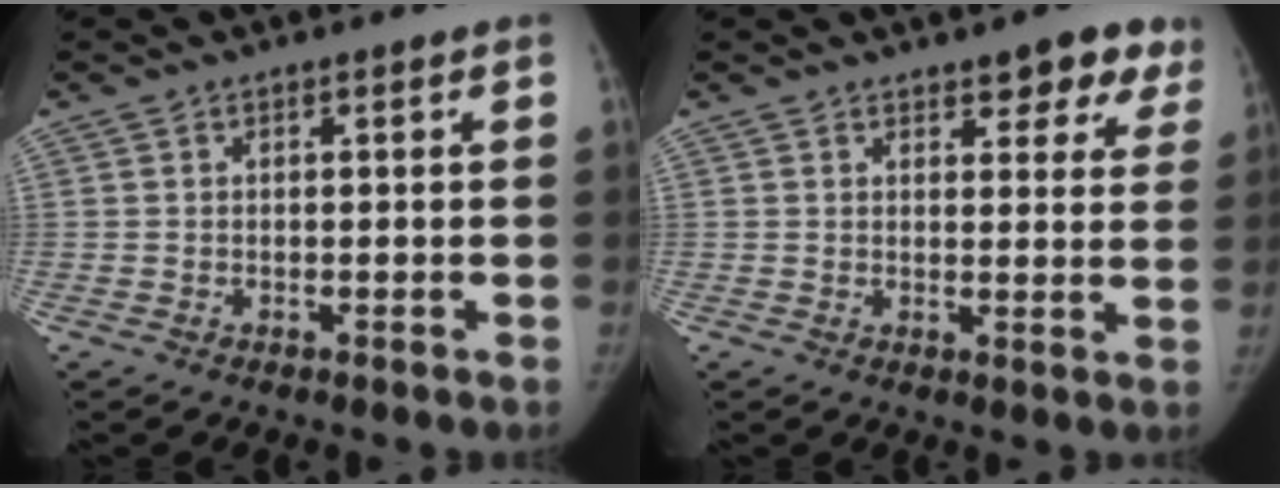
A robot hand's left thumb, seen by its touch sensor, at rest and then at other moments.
{"total": 7.5, "force": [5.2, 3.5, 4.1], "torque": [-0.007, -0.023, 0.058]}